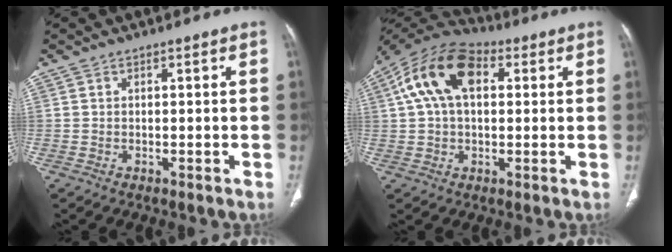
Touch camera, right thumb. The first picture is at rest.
{"total": 14.7, "force": [3.9, 8.8, 11.1], "torque": [-0.204, 0.031, 0.062]}